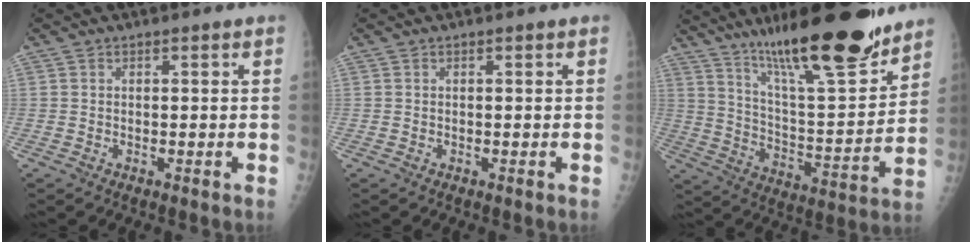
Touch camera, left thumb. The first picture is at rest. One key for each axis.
{"total": 0.0}
{"total": 23.6, "fx": 17.1, "fy": 4.6, "fz": 15.6, "tx": -0.228, "ty": -0.084, "tz": 0.286}